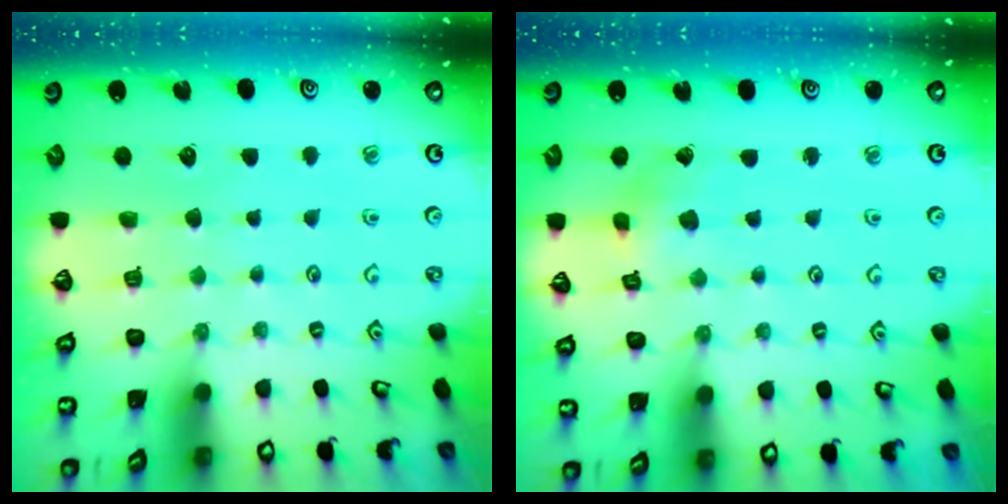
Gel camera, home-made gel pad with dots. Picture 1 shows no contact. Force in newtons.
{"total": 2.8, "press": 2.8, "slide": 0.3}